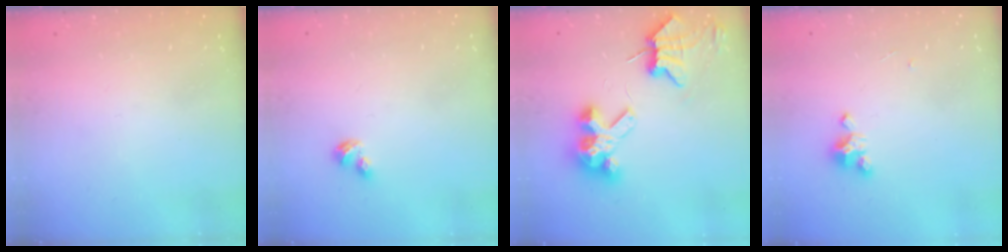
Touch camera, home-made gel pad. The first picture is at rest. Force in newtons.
{"total": 1.9, "press": 1.8, "slide": 0.4}
{"total": 8.8, "press": 8.7, "slide": 0.9}
{"total": 3.9, "press": 3.9, "slide": 0.3}